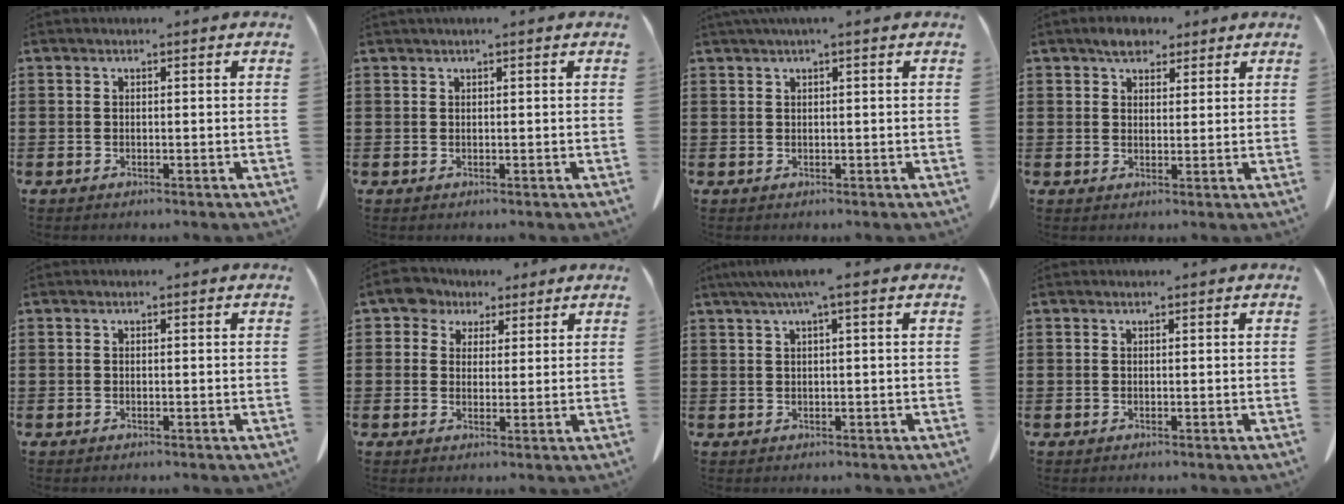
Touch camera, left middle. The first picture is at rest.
{"total": 0.5, "force": [0.4, 0.0, 0.3], "torque": [-0.007, 0.000, 0.007]}
{"total": 1.2, "force": [0.6, 0.0, 1.0], "torque": [-0.020, 0.000, 0.012]}
{"total": 3.7, "force": [3.0, 1.9, 1.2], "torque": [-0.024, 0.006, 0.055]}
{"total": 0.0}
{"total": 4.9, "force": [3.2, 3.5, 1.1], "torque": [-0.035, 0.008, 0.057]}
{"total": 3.2, "force": [1.1, 0.1, 3.0], "torque": [-0.057, 0.000, 0.020]}
{"total": 0.0}